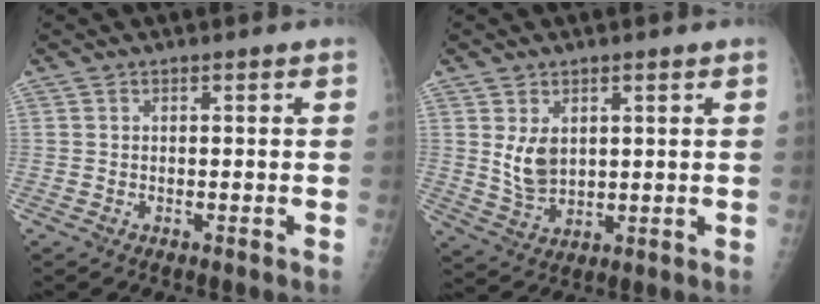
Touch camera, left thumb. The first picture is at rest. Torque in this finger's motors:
{"motor_torque": [0.35, 0.57, 0.48, -0.28, 0.00]}